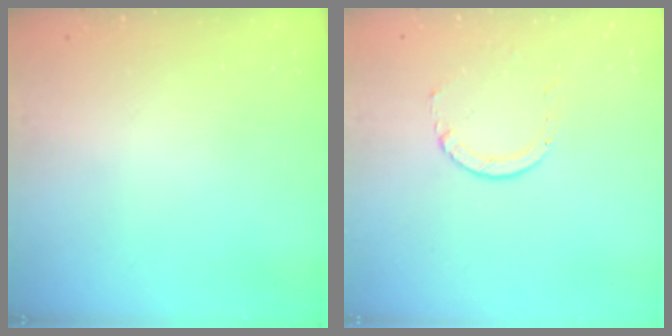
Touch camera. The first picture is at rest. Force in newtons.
{"total": 2.9, "press": 2.9, "slide": 0.4}